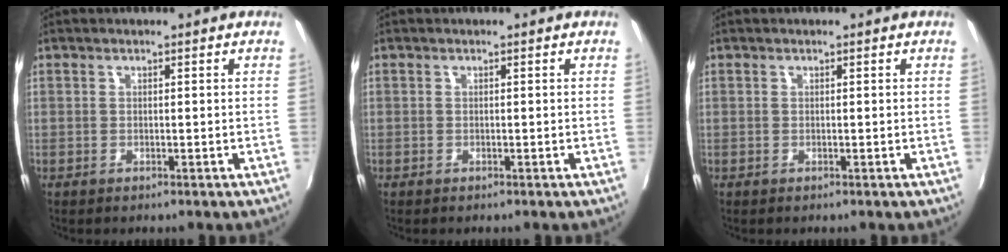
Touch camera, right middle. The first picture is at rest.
{"total": 0.0}
{"total": 0.0}